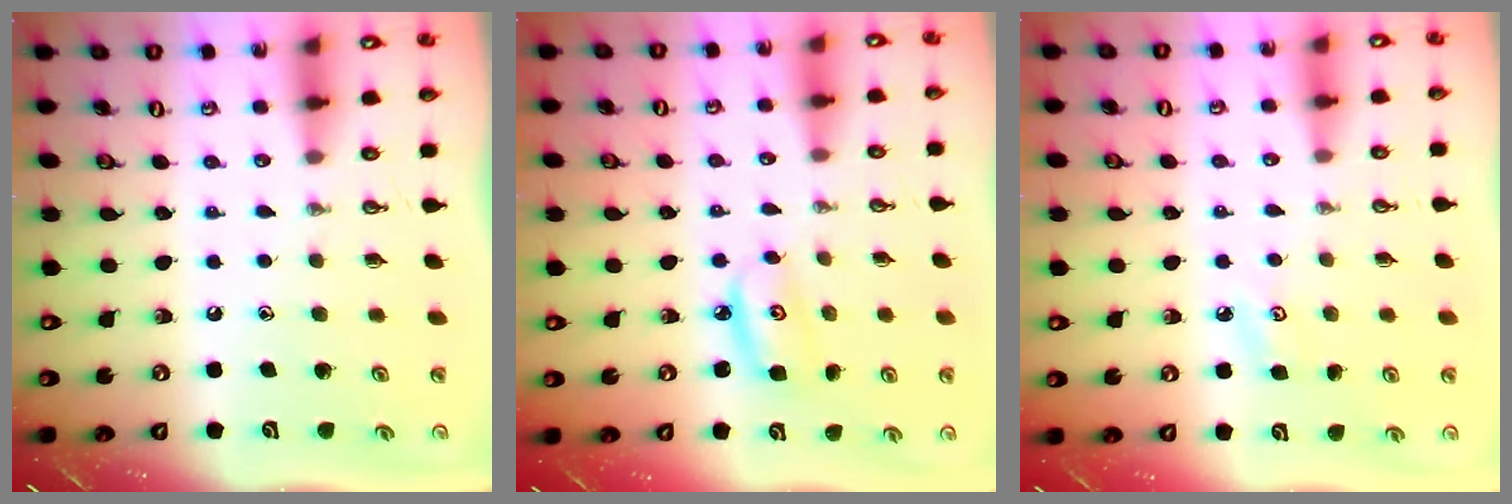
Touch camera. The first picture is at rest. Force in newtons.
{"total": 5.0, "press": 4.9, "slide": 0.3}
{"total": 4.3, "press": 4.3, "slide": 0.7}